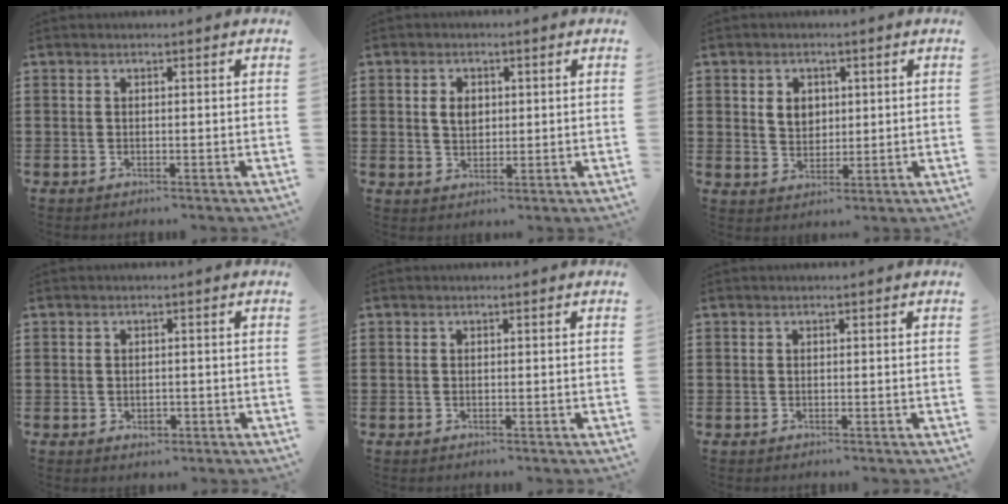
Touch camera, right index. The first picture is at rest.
{"total": 3.0, "force": [0.6, 2.1, 2.1], "torque": [-0.046, 0.010, 0.009]}
{"total": 3.6, "force": [1.0, 2.9, 1.9], "torque": [-0.048, 0.011, 0.017]}
{"total": 1.5, "force": [-0.4, 1.0, 1.0], "torque": [-0.021, 0.002, -0.007]}
{"total": 0.0}
{"total": 0.0}